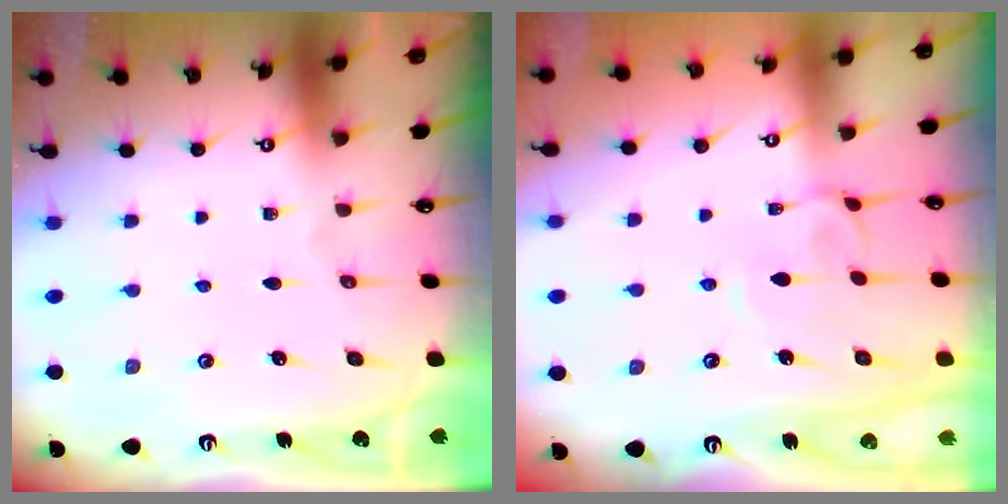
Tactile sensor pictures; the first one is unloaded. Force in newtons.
{"total": 3.9, "press": 3.9, "slide": 0.3}